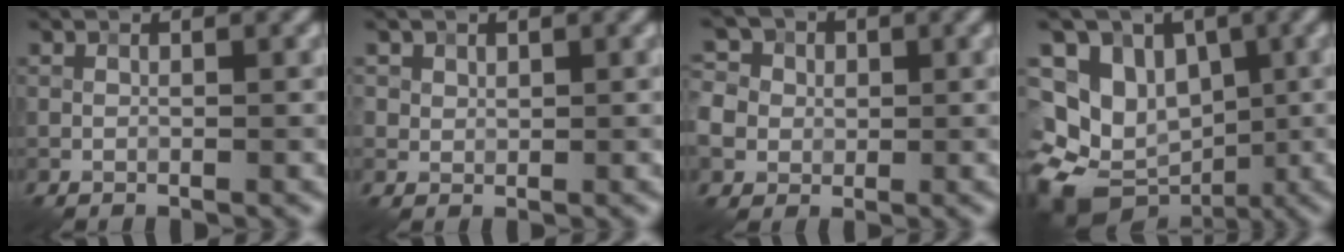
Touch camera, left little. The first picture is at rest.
{"total": 1.3, "force": [0.8, 1.0, 0.2], "torque": [-0.003, -0.008, 0.021]}
{"total": 8.2, "force": [0.7, 7.5, 3.1], "torque": [-0.076, 0.036, -0.016]}
{"total": 11.5, "force": [-2.9, 9.7, 5.5], "torque": [-0.092, -0.002, -0.055]}